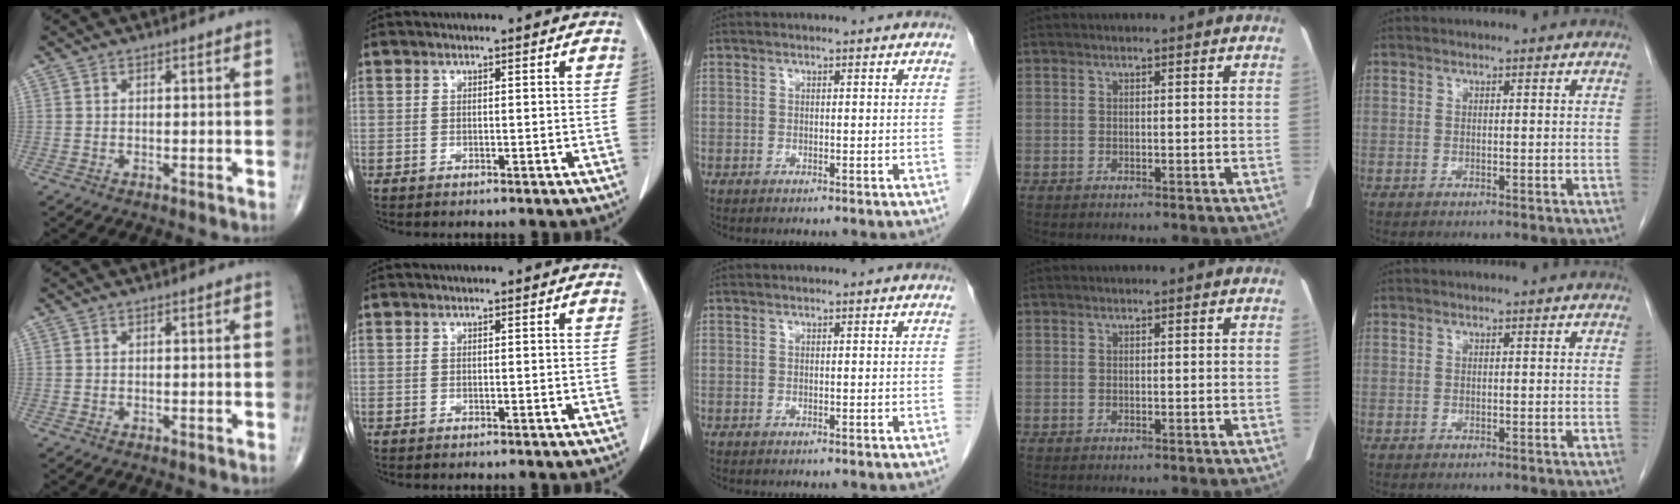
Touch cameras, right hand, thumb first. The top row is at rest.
{}